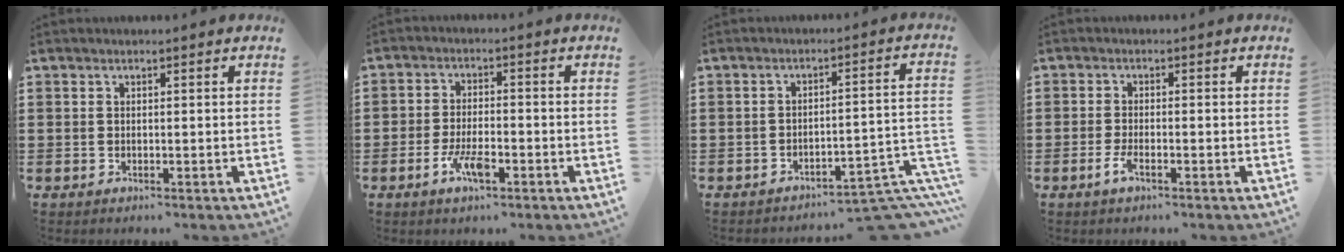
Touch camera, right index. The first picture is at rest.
{"total": 4.7, "force": [-2.5, 1.7, 3.5], "torque": [-0.078, 0.003, -0.050]}
{"total": 5.5, "force": [-4.7, 0.5, 2.7], "torque": [-0.043, -0.003, -0.090]}
{"total": 2.5, "force": [-1.3, 0.5, 2.0], "torque": [-0.056, -0.009, -0.031]}